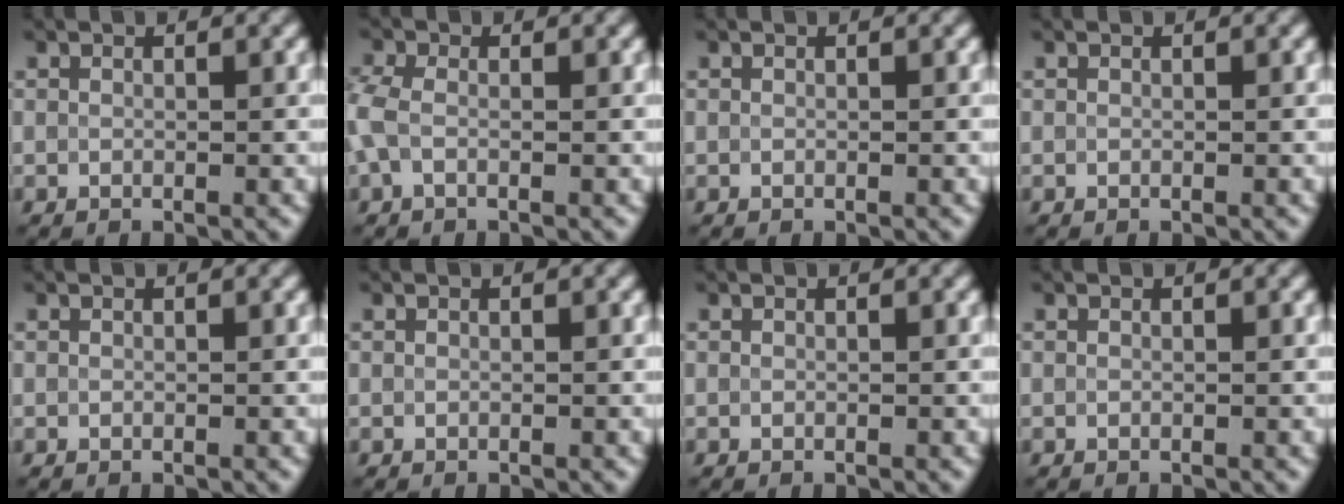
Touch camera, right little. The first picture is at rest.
{"total": 2.2, "force": [-0.4, 1.3, 1.7], "torque": [-0.050, 0.004, -0.018]}
{"total": 0.0}
{"total": 0.0}
{"total": 0.0}
{"total": 0.0}
{"total": 0.0}
{"total": 0.0}